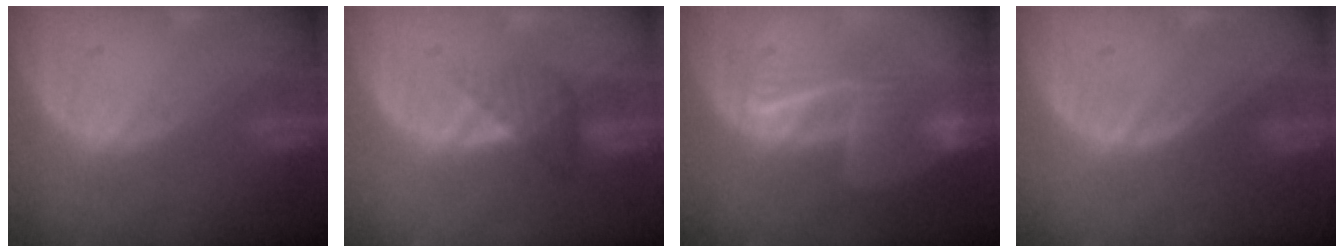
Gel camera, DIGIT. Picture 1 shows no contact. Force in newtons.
{"total": 3.3, "press": 3.1, "slide": 1.1}
{"total": 6.6, "press": 6.4, "slide": 1.4}
{"total": 0.0}